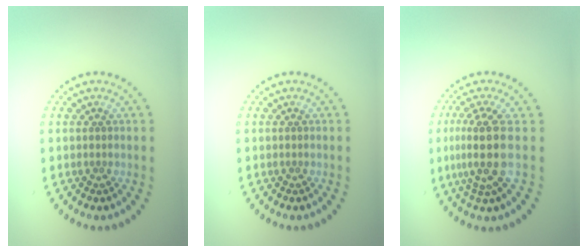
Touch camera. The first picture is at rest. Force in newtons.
{"total": 0.0}
{"total": 4.2, "press": 3.3, "slide": 2.6}